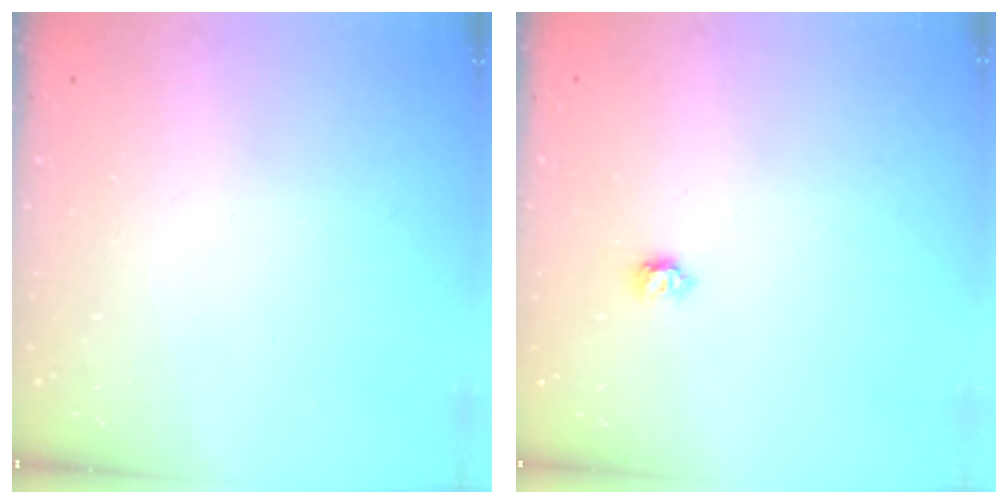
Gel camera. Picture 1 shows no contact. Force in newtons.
{"total": 4.0, "press": 3.9, "slide": 0.6}